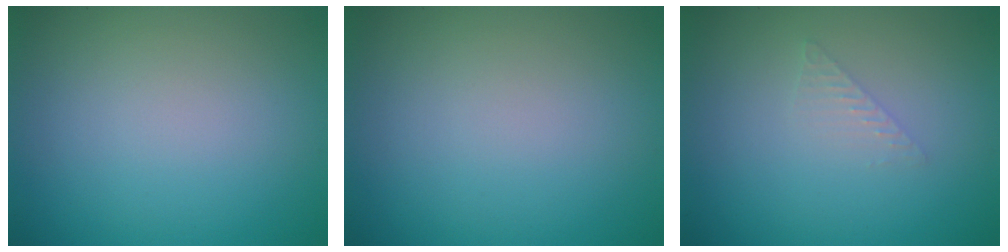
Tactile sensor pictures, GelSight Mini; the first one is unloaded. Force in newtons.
{"total": 0.0}
{"total": 1.0, "press": 1.0, "slide": 0.0}